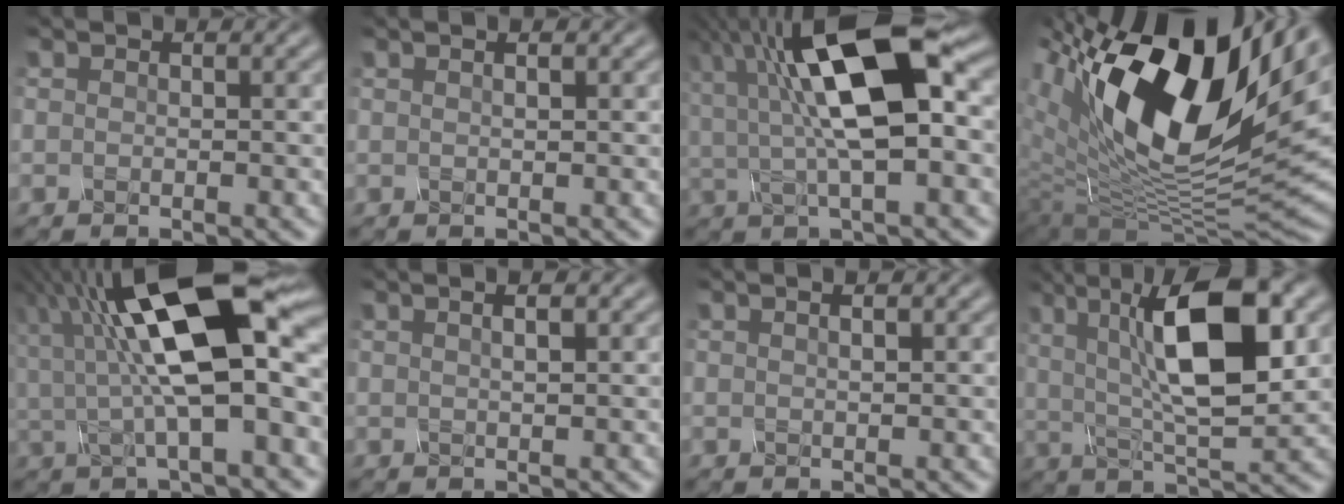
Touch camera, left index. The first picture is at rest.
{"total": 1.4, "force": [0.9, 0.5, 1.0], "torque": [-0.004, -0.004, 0.003]}
{"total": 12.8, "force": [3.0, 4.4, 11.6], "torque": [-0.200, 0.016, 0.044]}
{"total": 18.9, "force": [7.6, 8.2, 15.2], "torque": [-0.280, 0.015, 0.129]}
{"total": 14.5, "force": [3.1, 4.9, 13.2], "torque": [-0.218, 0.017, 0.042]}
{"total": 3.2, "force": [1.6, 1.4, 2.4], "torque": [-0.012, 0.020, -0.005]}
{"total": 2.1, "force": [1.1, 0.9, 1.5], "torque": [-0.007, 0.003, -0.004]}
{"total": 12.0, "force": [2.8, 4.1, 10.9], "torque": [-0.176, 0.009, 0.043]}